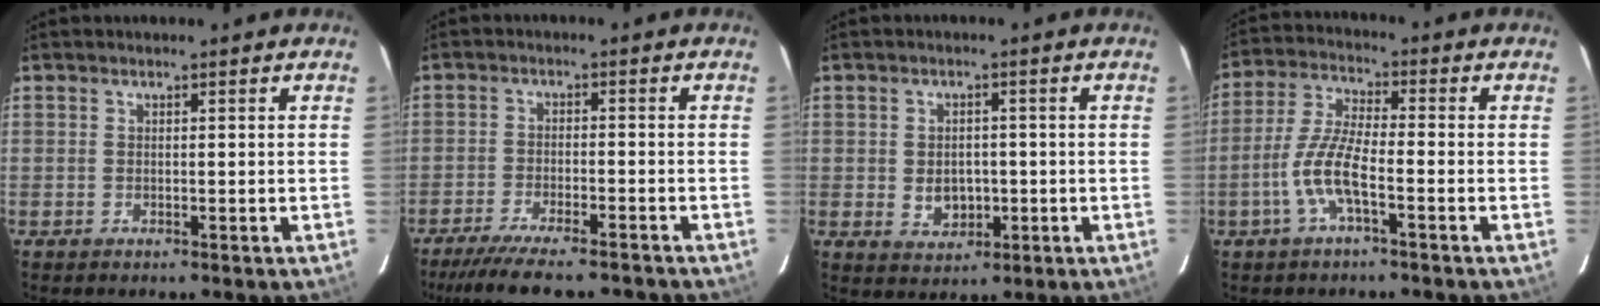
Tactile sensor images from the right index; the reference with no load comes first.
{"total": 14.0, "force": [-12.1, 2.7, 6.5], "torque": [-0.136, -0.022, -0.186]}
{"total": 5.2, "force": [-0.8, 4.1, 3.1], "torque": [-0.057, -0.001, -0.004]}
{"total": 8.3, "force": [-3.3, 1.6, 7.4], "torque": [-0.164, 0.003, -0.067]}